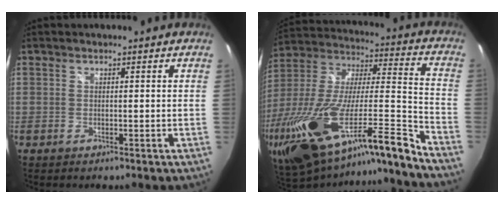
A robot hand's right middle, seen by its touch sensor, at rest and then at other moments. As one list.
[{"total": 30.1, "force": [-19.9, 3.8, 22.2], "torque": [-0.378, -0.078, -0.334]}]